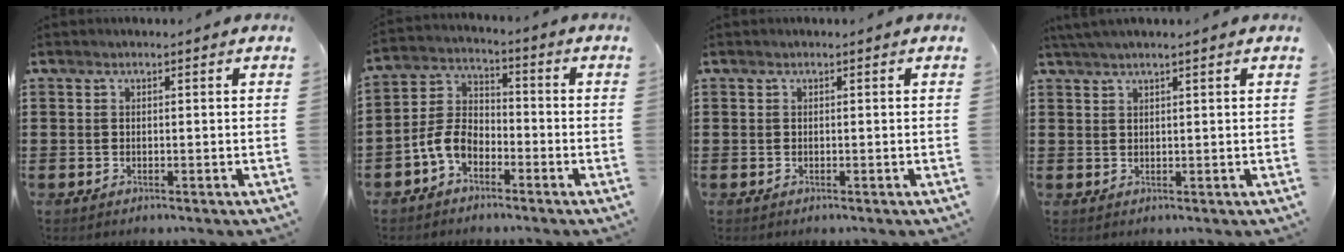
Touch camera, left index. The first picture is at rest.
{"total": 6.1, "force": [-3.7, 3.5, 3.3], "torque": [-0.096, 0.005, -0.082]}
{"total": 0.0}
{"total": 1.8, "force": [1.5, -0.2, 1.1], "torque": [-0.022, 0.000, 0.028]}